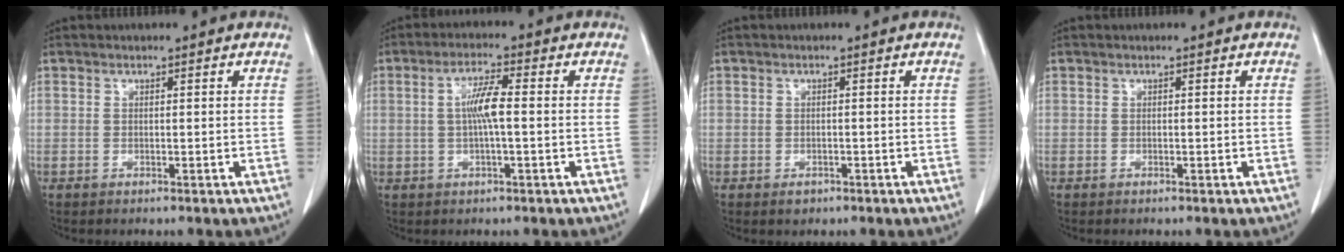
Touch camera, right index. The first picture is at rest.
{"total": 5.0, "force": [0.1, 0.4, 5.0], "torque": [-0.097, 0.006, 0.000]}
{"total": 1.3, "force": [-0.7, 1.0, 0.4], "torque": [-0.005, 0.003, -0.005]}
{"total": 0.0}